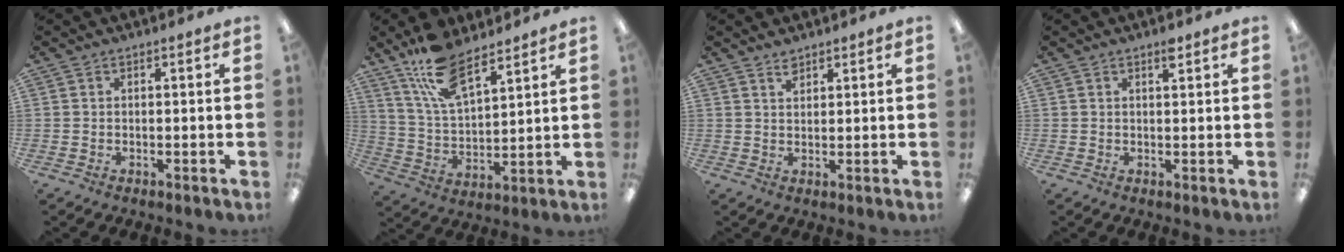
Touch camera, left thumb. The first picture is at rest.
{"total": 14.3, "force": [10.2, 5.5, 8.3], "torque": [-0.170, -0.039, 0.187]}
{"total": 2.5, "force": [2.1, 1.0, 0.9], "torque": [-0.014, -0.006, 0.038]}
{"total": 1.9, "force": [1.4, 0.5, 1.1], "torque": [-0.010, -0.006, 0.021]}